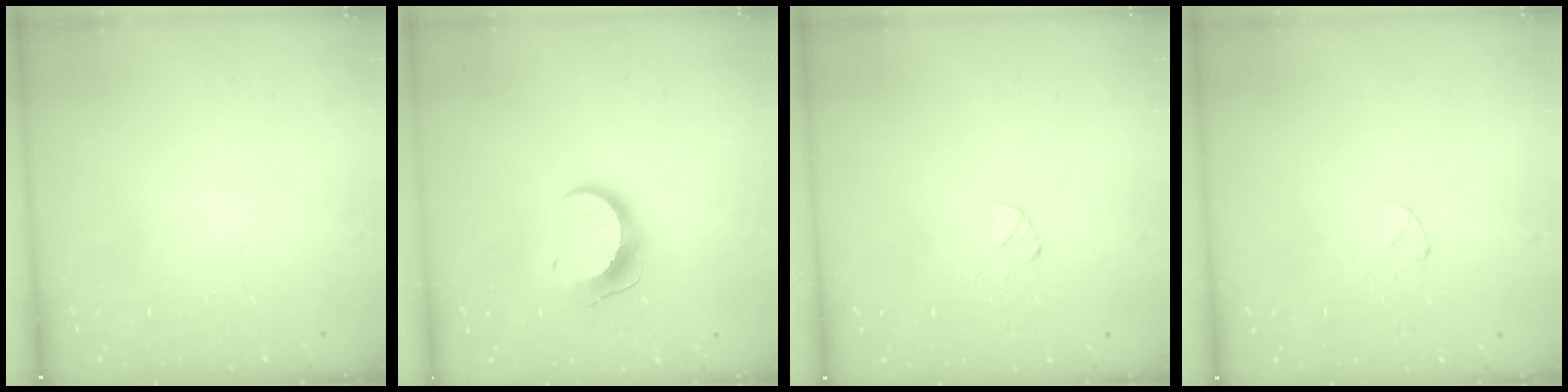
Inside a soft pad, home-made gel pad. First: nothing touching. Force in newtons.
{"total": 10.1, "press": 10.0, "slide": 0.5}
{"total": 4.7, "press": 4.7, "slide": 0.3}
{"total": 3.0, "press": 3.0, "slide": 0.3}